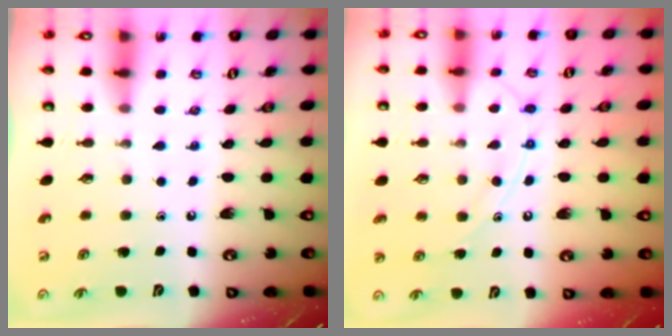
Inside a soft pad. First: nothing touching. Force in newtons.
{"total": 10.7, "press": 10.7, "slide": 0.9}